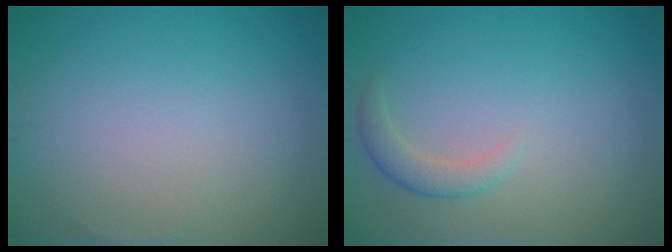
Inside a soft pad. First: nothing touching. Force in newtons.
{"total": 1.8, "press": 1.7, "slide": 0.2}